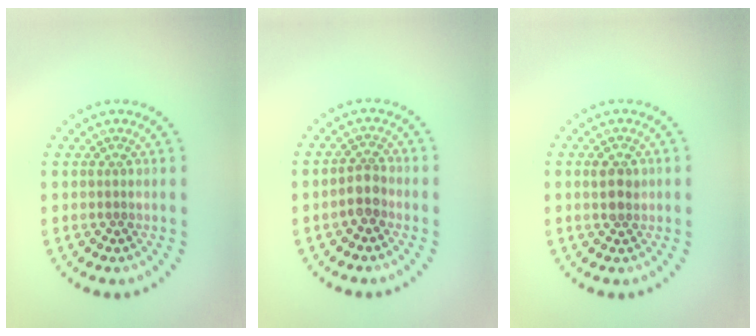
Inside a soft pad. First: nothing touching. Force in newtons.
{"total": 2.0, "press": 1.7, "slide": 1.0}
{"total": 1.8, "press": 1.7, "slide": 0.5}